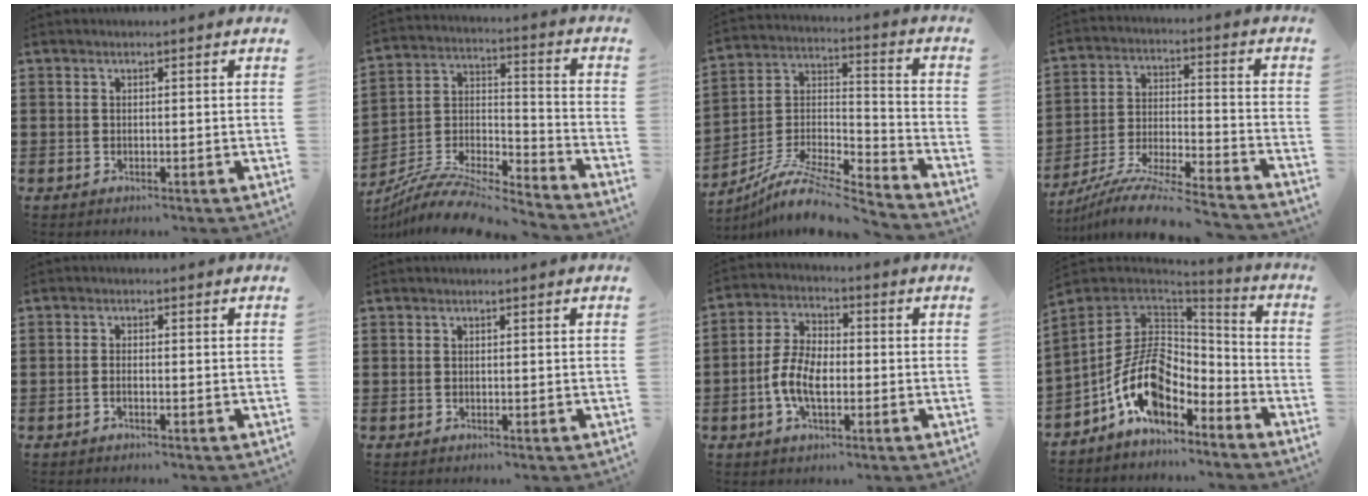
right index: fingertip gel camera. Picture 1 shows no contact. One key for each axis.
{"total": 9.9, "fx": -9.3, "fy": 1.6, "fz": 3.1, "tx": -0.063, "ty": 0.012, "tz": -0.188}
{"total": 10.7, "fx": -9.2, "fy": 2.2, "fz": 5.0, "tx": -0.102, "ty": 0.013, "tz": -0.186}
{"total": 9.1, "fx": -8.5, "fy": -0.2, "fz": 3.2, "tx": -0.062, "ty": -0.004, "tz": -0.173}
{"total": 0.9, "fx": -0.6, "fy": -0.1, "fz": 0.7, "tx": -0.016, "ty": -0.009, "tz": -0.008}
{"total": 0.0}
{"total": 6.9, "fx": -1.8, "fy": 3.7, "fz": 5.6, "tx": -0.130, "ty": 0.002, "tz": -0.041}
{"total": 12.7, "fx": -4.6, "fy": 7.7, "fz": 9.0, "tx": -0.211, "ty": 0.007, "tz": -0.093}